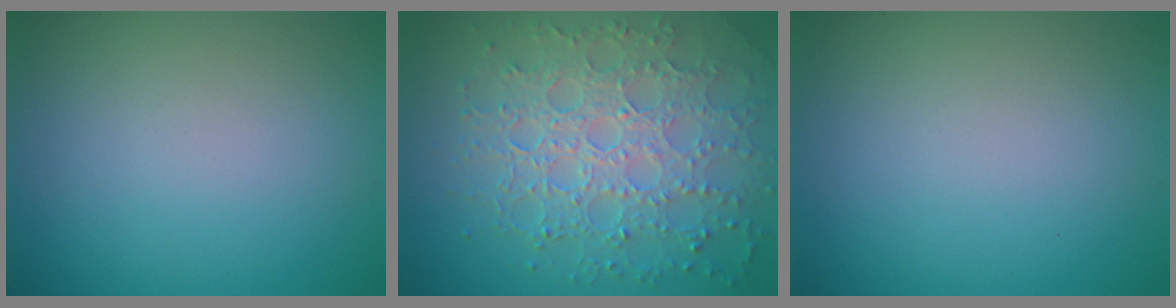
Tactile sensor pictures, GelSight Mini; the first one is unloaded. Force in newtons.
{"total": 7.6, "press": 5.6, "slide": 5.2}
{"total": 0.0}